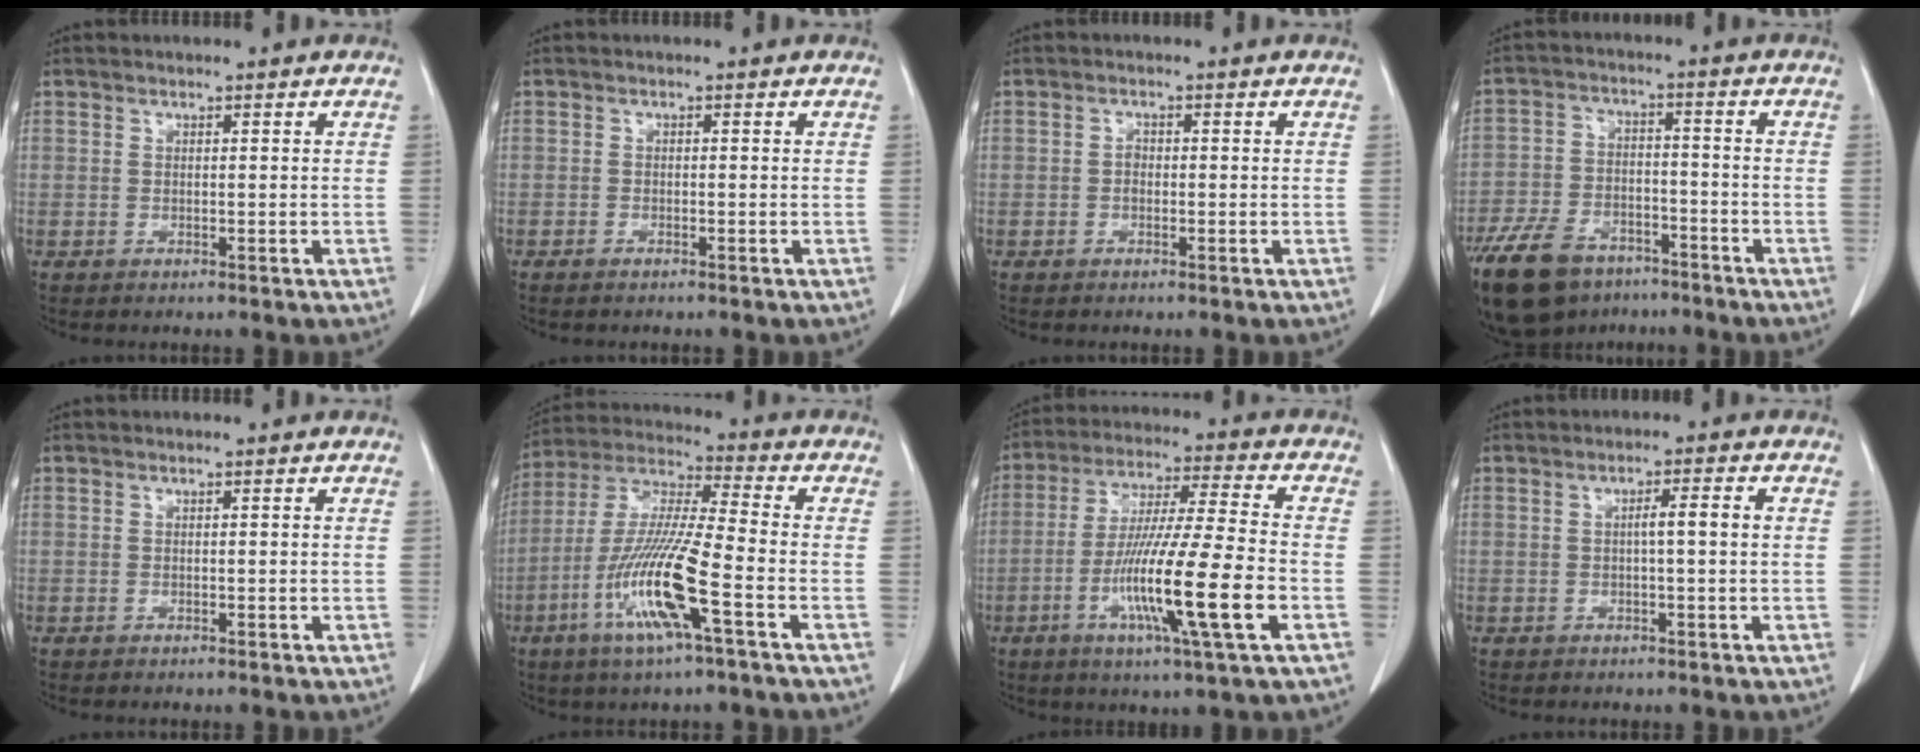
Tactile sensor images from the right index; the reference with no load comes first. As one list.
[{"total": 1.2, "force": [-0.6, 0.6, 0.7], "torque": [-0.015, 0.001, -0.008]}, {"total": 1.6, "force": [-0.2, 1.2, 1.0], "torque": [-0.019, 0.006, -0.005]}, {"total": 19.1, "force": [-12.9, 10.5, 9.3], "torque": [-0.248, -0.013, -0.217]}, {"total": 0.0}, {"total": 15.5, "force": [-5.8, 0.9, 14.3], "torque": [-0.297, -0.013, -0.112]}, {"total": 17.1, "force": [-5.3, 0.2, 16.2], "torque": [-0.305, -0.019, -0.096]}, {"total": 3.4, "force": [0.2, 0.5, 3.3], "torque": [-0.063, 0.010, 0.007]}]